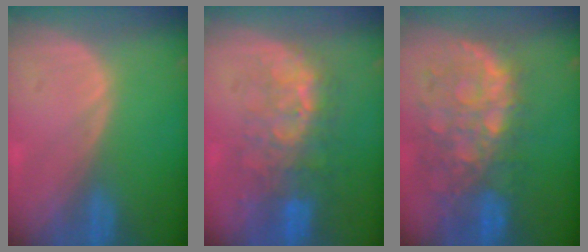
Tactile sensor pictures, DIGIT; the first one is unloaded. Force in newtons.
{"total": 9.9, "press": 8.6, "slide": 4.9}
{"total": 11.1, "press": 9.7, "slide": 5.5}